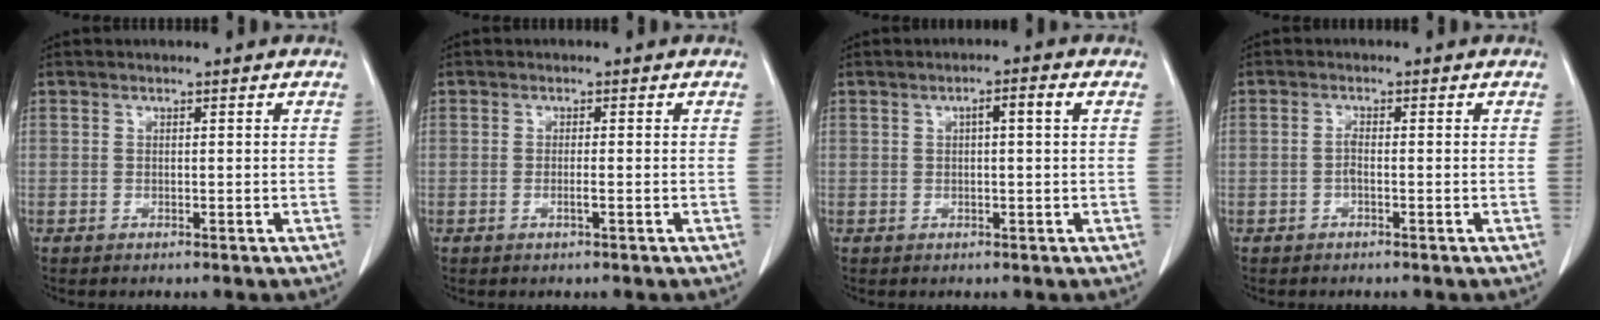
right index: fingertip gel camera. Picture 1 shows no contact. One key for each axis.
{"total": 1.5, "fx": -0.5, "fy": 0.2, "fz": 1.4, "tx": -0.027, "ty": 0.000, "tz": -0.009}
{"total": 3.1, "fx": 0.8, "fy": 0.5, "fz": 3.0, "tx": -0.054, "ty": 0.013, "tz": 0.014}
{"total": 1.5, "fx": -0.5, "fy": 0.6, "fz": 1.3, "tx": -0.025, "ty": 0.005, "tz": -0.010}